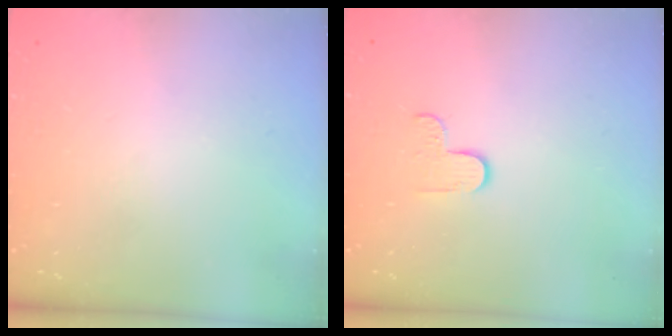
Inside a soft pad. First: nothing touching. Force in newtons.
{"total": 3.1, "press": 3.1, "slide": 0.4}